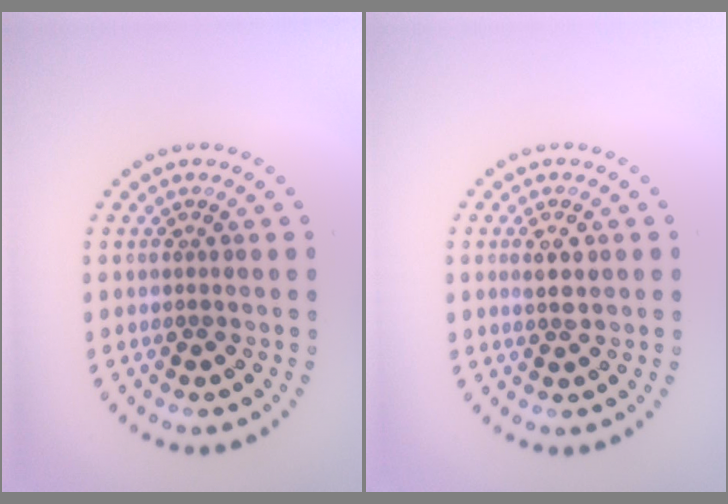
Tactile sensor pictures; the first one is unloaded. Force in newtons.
{"total": 1.7, "press": 1.7, "slide": 0.3}